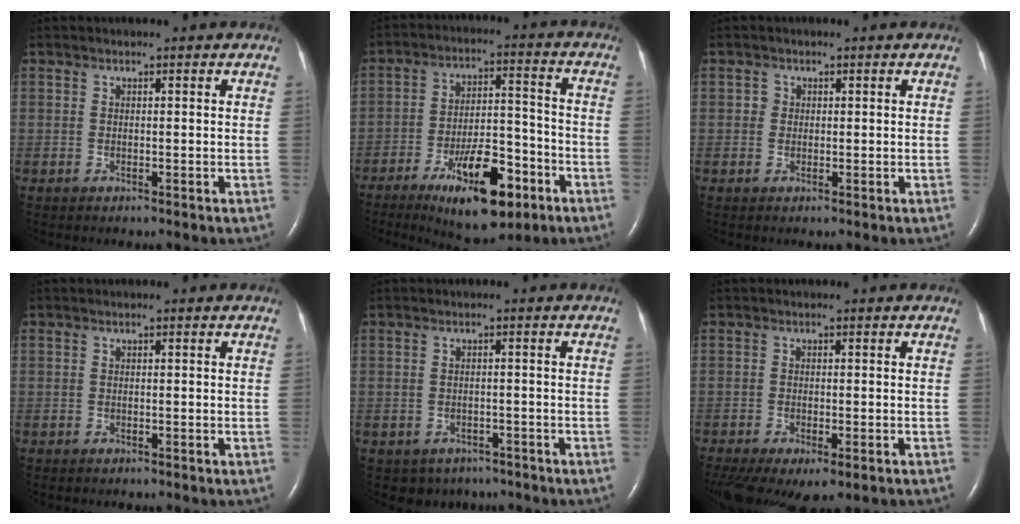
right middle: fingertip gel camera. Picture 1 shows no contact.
{"total": 14.4, "force": [-7.9, 4.4, 11.2], "torque": [-0.190, 0.000, -0.121]}
{"total": 1.0, "force": [0.1, 1.0, 0.1], "torque": [-0.001, 0.002, 0.001]}
{"total": 0.0}
{"total": 4.5, "force": [-3.3, 3.1, 0.5], "torque": [-0.006, 0.010, -0.040]}
{"total": 11.3, "force": [-7.3, 4.2, 7.6], "torque": [-0.151, -0.023, -0.107]}